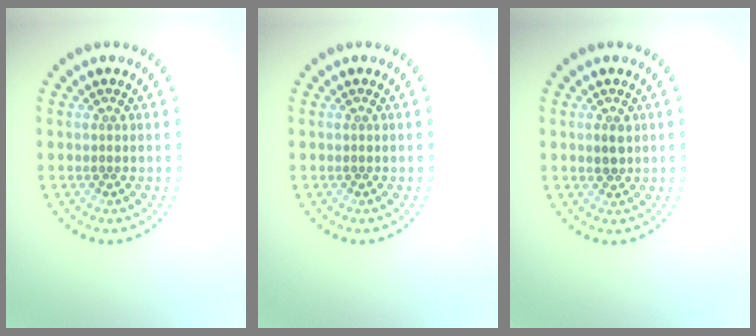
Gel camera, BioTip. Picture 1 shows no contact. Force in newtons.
{"total": 0.0}
{"total": 1.3, "press": 1.3, "slide": 0.4}